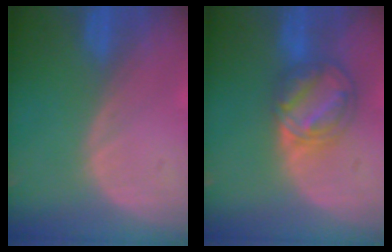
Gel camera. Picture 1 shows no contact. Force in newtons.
{"total": 8.1, "press": 7.0, "slide": 4.1}